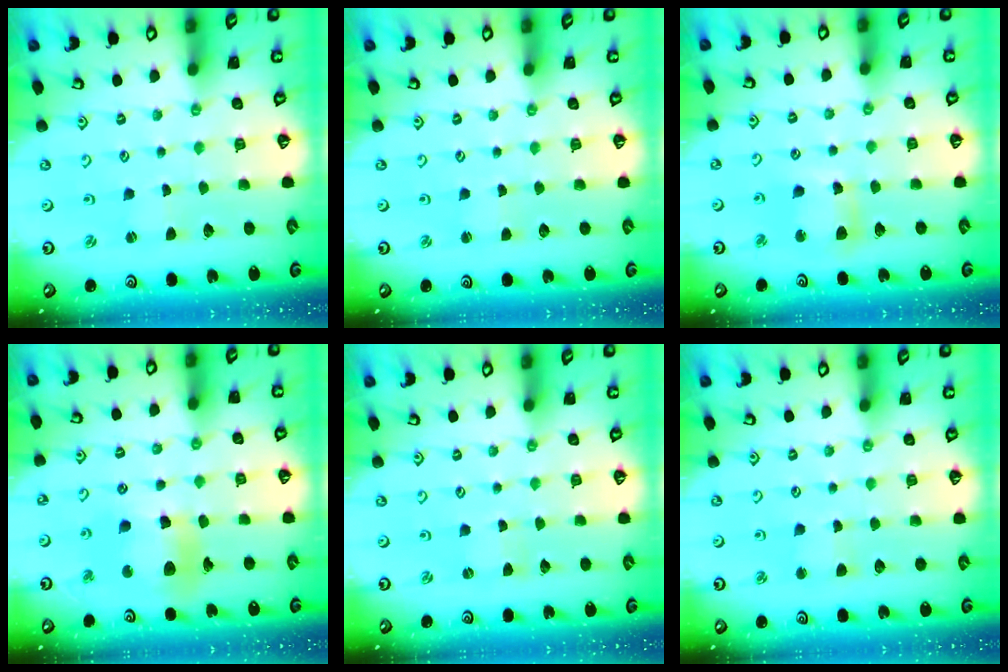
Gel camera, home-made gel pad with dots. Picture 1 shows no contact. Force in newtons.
{"total": 0.9, "press": 0.9, "slide": 0.0}
{"total": 8.8, "press": 8.8, "slide": 1.0}
{"total": 12.2, "press": 12.1, "slide": 1.8}
{"total": 0.0}
{"total": 2.6, "press": 2.6, "slide": 0.3}